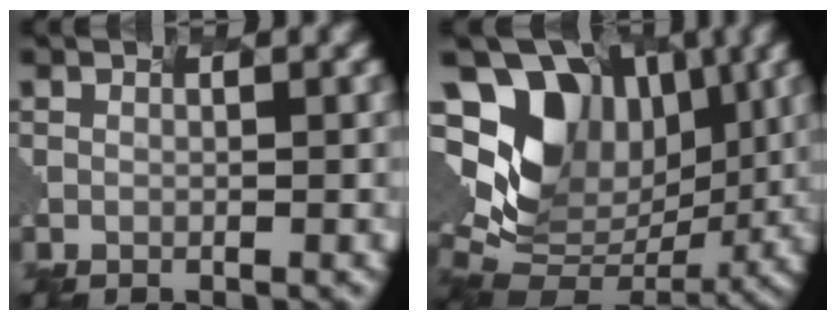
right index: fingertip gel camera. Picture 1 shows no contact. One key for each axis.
{"total": 10.0, "fx": 3.3, "fy": 7.5, "fz": 5.8, "tx": -0.120, "ty": 0.014, "tz": 0.089}